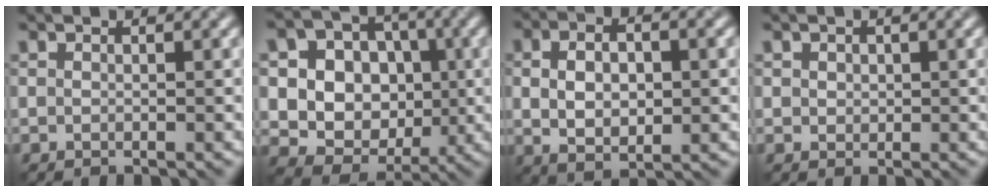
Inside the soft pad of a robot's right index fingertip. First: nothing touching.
{"total": 11.5, "force": [1.5, 10.2, 5.1], "torque": [-0.108, 0.024, 0.019]}
{"total": 5.6, "force": [0.3, 3.3, 4.6], "torque": [-0.085, 0.005, 0.009]}
{"total": 1.3, "force": [0.6, 1.1, 0.5], "torque": [-0.008, 0.006, 0.009]}